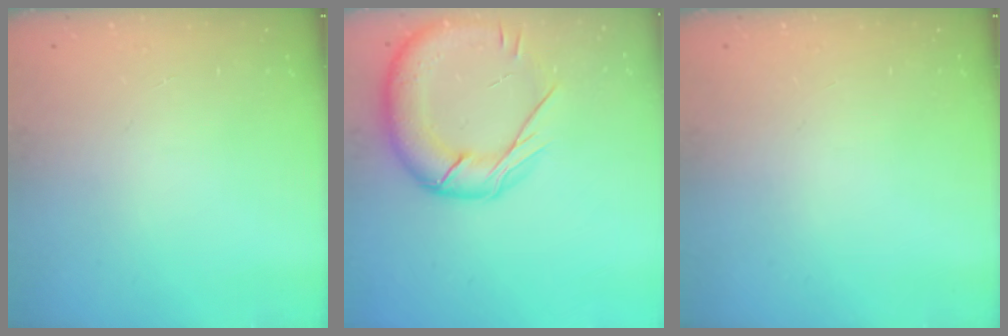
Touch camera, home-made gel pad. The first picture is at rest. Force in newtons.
{"total": 17.8, "press": 17.7, "slide": 1.7}
{"total": 0.0}